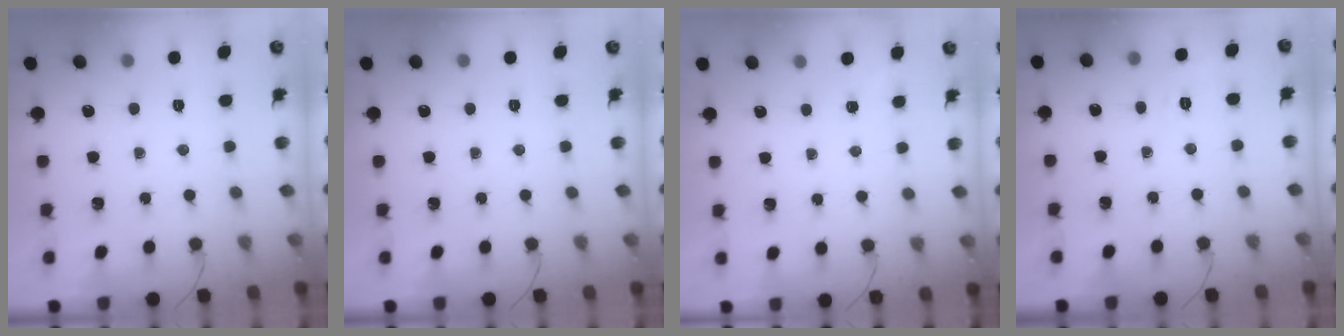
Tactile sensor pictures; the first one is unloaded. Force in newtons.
{"total": 0.0}
{"total": 3.5, "press": 3.3, "slide": 1.3}
{"total": 1.8, "press": 0.4, "slide": 1.8}